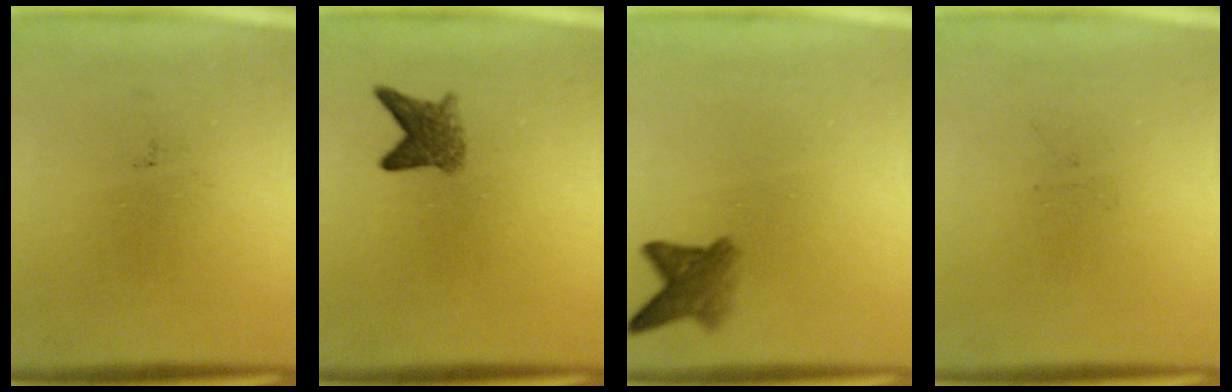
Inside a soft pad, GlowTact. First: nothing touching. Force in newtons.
{"total": 3.2}
{"total": 3.4}
{"total": 0.0}